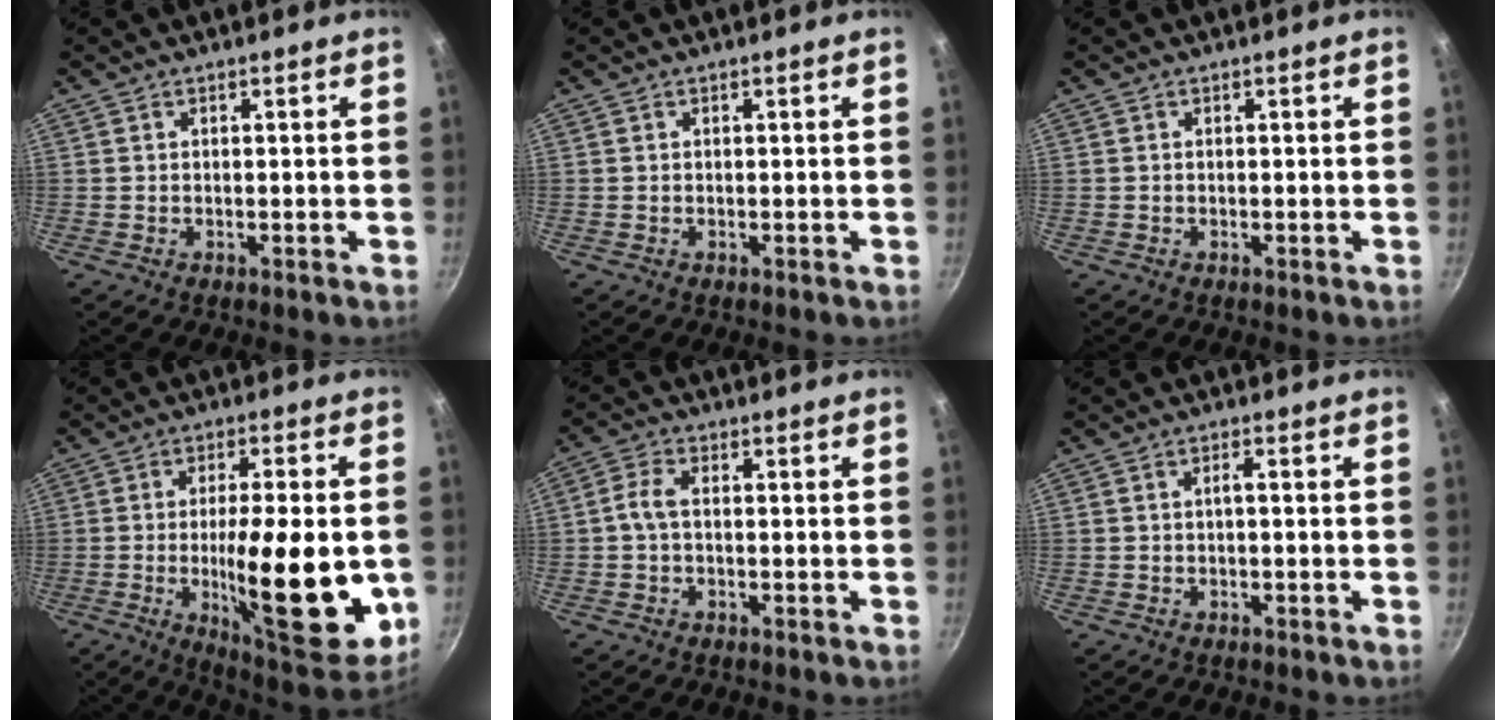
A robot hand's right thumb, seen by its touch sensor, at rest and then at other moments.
{"total": 0.0}
{"total": 0.0}
{"total": 22.3, "force": [-3.4, 6.7, 21.0], "torque": [-0.284, -0.007, -0.045]}
{"total": 3.6, "force": [-0.3, 2.1, 2.9], "torque": [-0.066, 0.016, -0.013]}
{"total": 1.3, "force": [-0.3, 0.4, 1.2], "torque": [-0.031, 0.011, -0.006]}